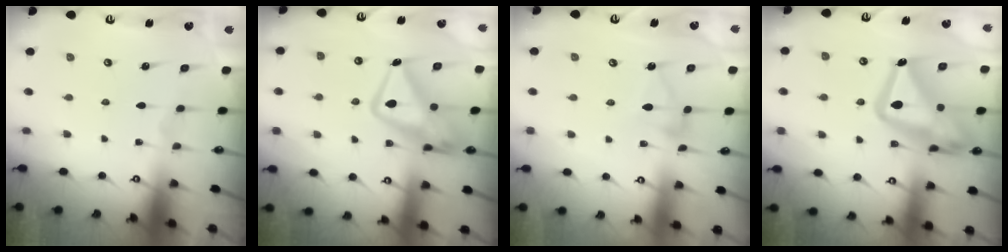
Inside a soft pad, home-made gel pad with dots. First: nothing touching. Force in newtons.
{"total": 14.7, "press": 14.6, "slide": 1.3}
{"total": 5.3, "press": 5.2, "slide": 0.4}
{"total": 20.4, "press": 20.3, "slide": 1.9}